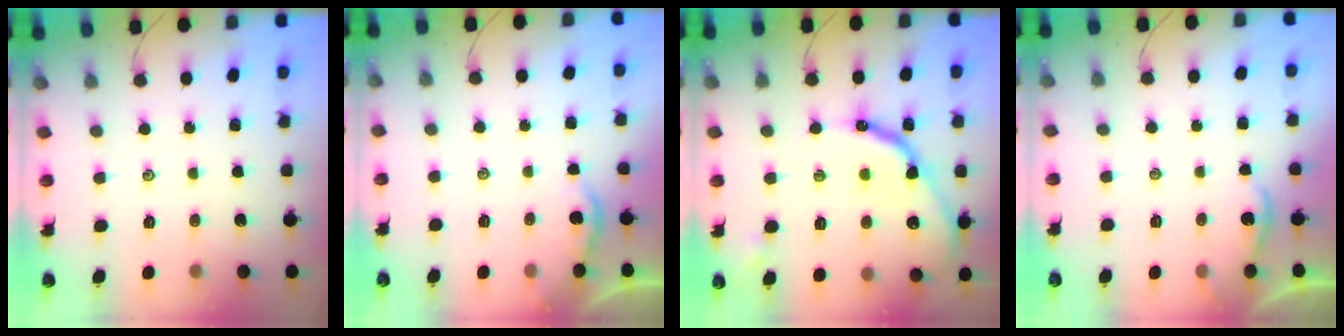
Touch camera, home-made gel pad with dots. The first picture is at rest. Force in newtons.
{"total": 2.0, "press": 1.9, "slide": 0.4}
{"total": 14.5, "press": 14.4, "slide": 1.2}
{"total": 1.5, "press": 1.5, "slide": 0.2}